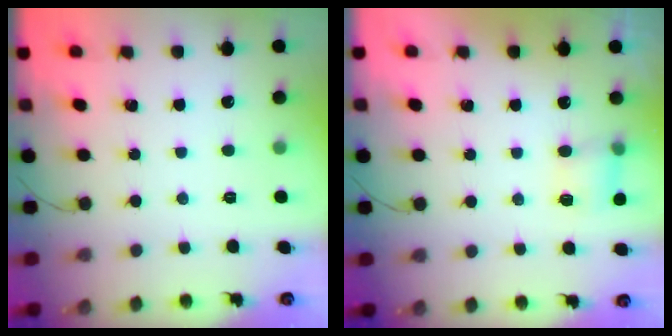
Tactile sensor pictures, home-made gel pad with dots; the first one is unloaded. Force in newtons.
{"total": 4.3, "press": 4.2, "slide": 0.6}